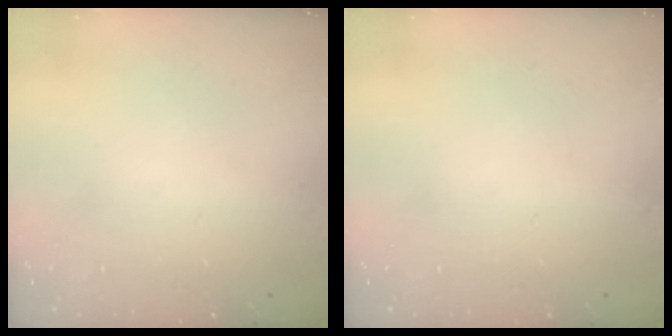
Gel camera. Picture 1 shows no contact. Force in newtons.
{"total": 0.0}